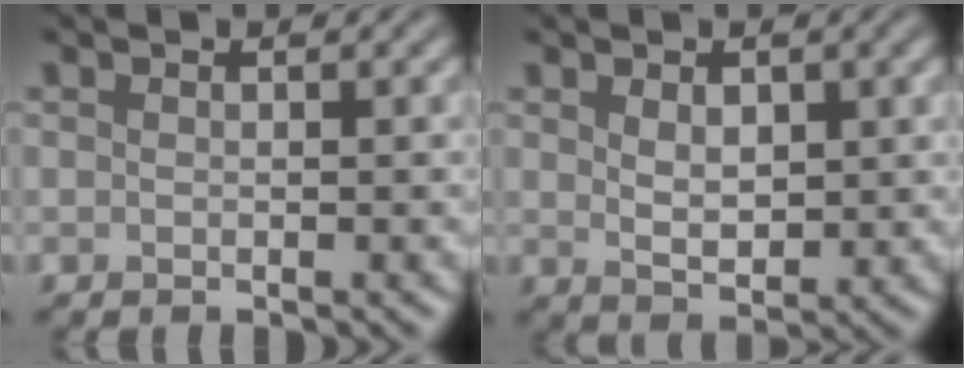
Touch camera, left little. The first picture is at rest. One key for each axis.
{"total": 3.1, "fx": 0.8, "fy": 1.8, "fz": 2.4, "tx": -0.045, "ty": -0.005, "tz": 0.020}